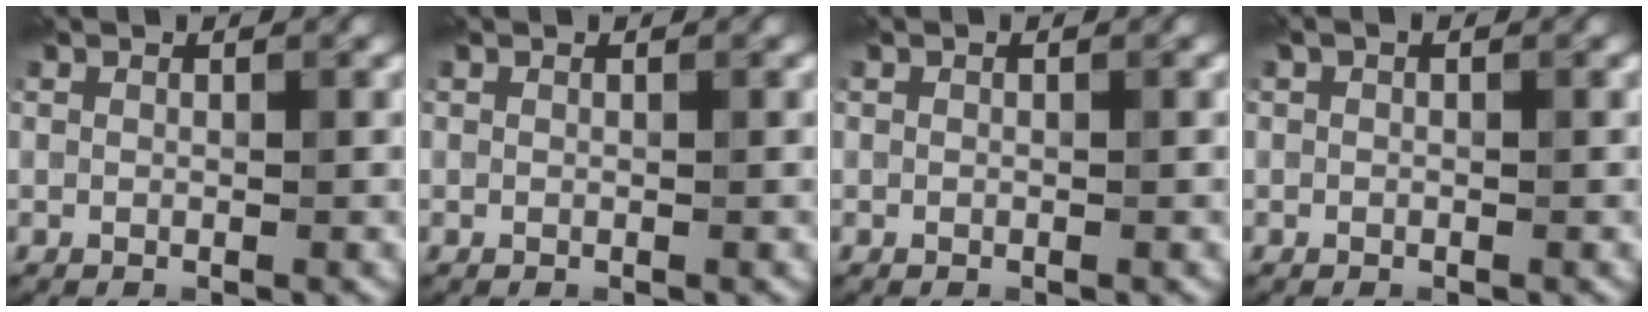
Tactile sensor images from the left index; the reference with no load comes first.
{"total": 0.0}
{"total": 0.0}
{"total": 0.5, "force": [0.1, 0.3, 0.5], "torque": [-0.010, 0.003, 0.001]}